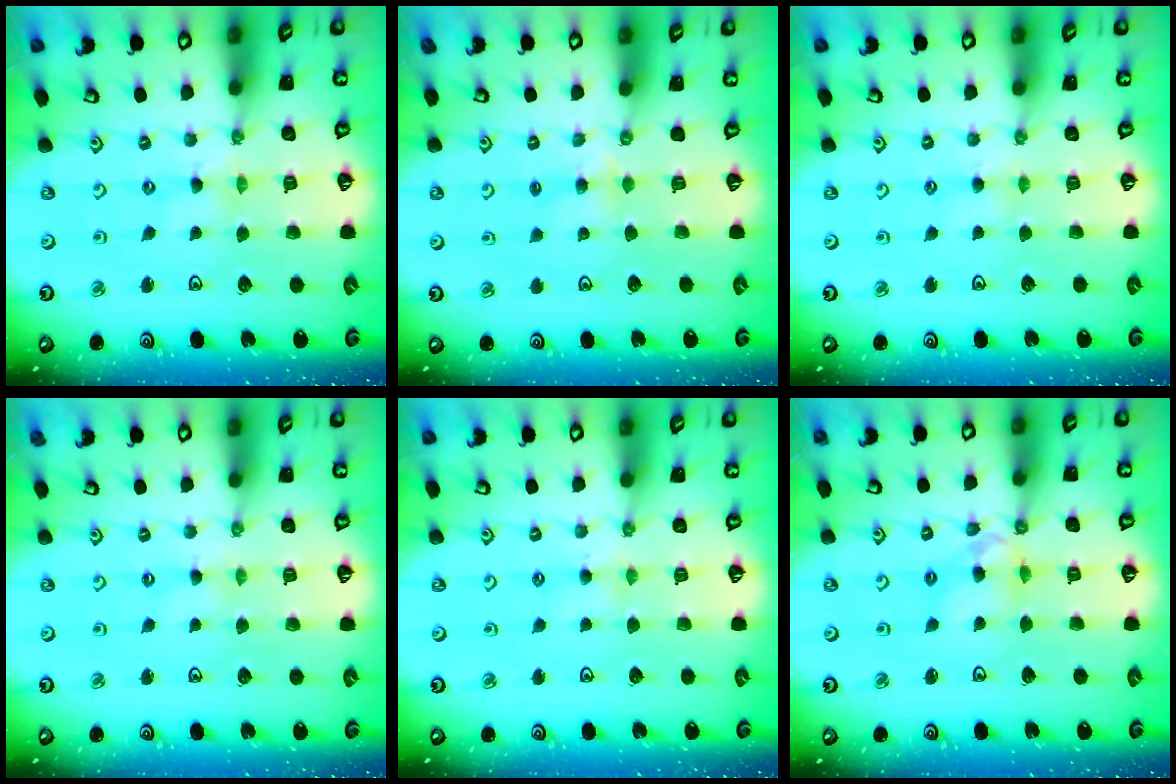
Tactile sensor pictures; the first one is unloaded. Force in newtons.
{"total": 2.7, "press": 2.7, "slide": 0.4}
{"total": 2.6, "press": 2.6, "slide": 0.4}
{"total": 1.2, "press": 1.2, "slide": 0.3}
{"total": 3.0, "press": 2.9, "slide": 0.5}
{"total": 8.3, "press": 8.3, "slide": 1.0}